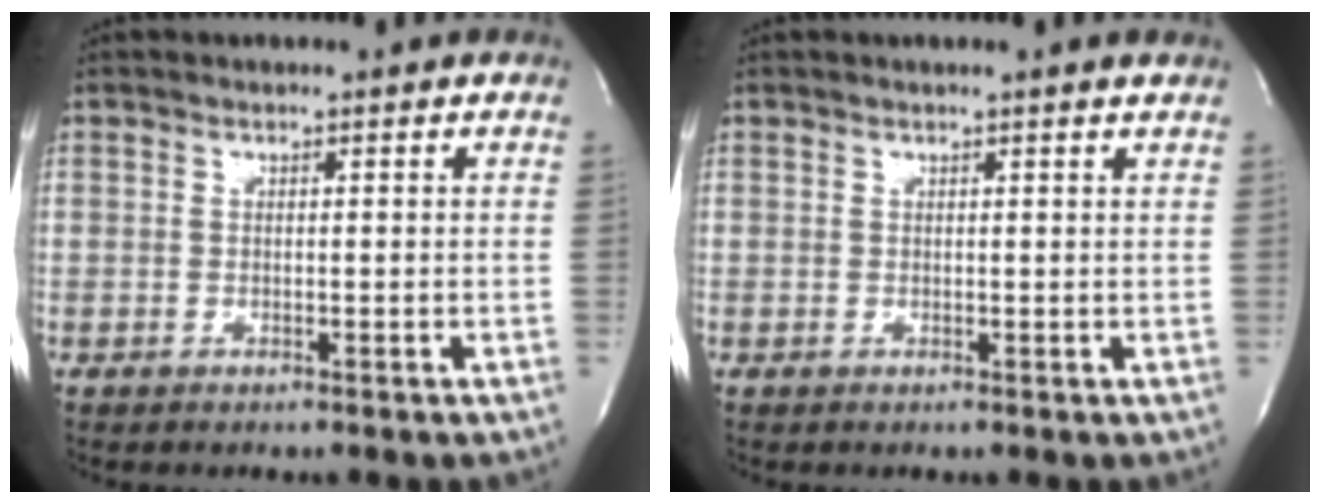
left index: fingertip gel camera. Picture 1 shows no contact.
{"total": 1.6, "force": [1.5, -0.2, 0.6], "torque": [-0.019, 0.001, 0.015]}